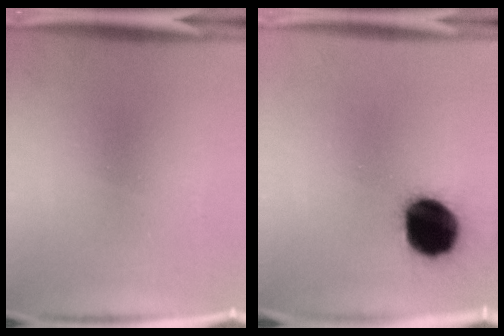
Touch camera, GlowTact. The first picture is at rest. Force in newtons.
{"total": 17.4}